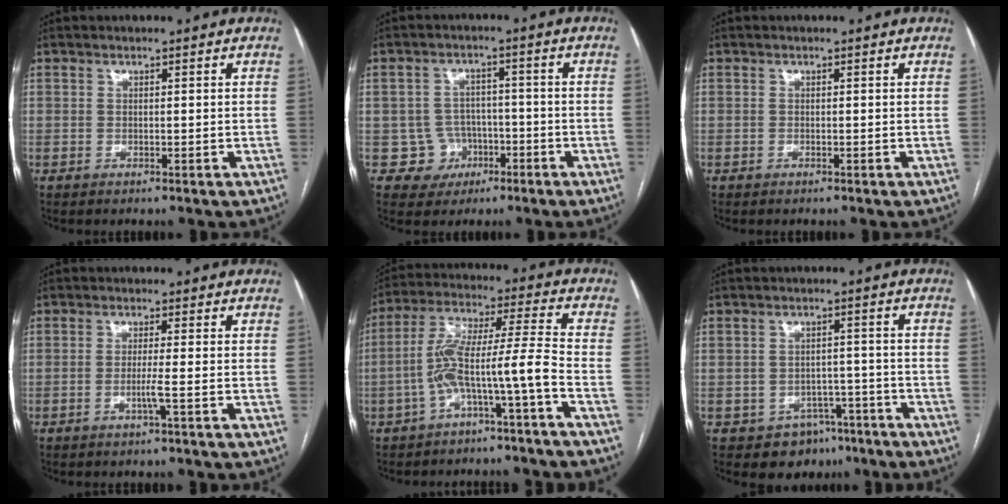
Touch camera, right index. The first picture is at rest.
{"total": 5.3, "force": [-2.0, 4.9, 0.1], "torque": [0.009, 0.016, -0.025]}
{"total": 0.0}
{"total": 2.2, "force": [-0.8, -0.6, 2.0], "torque": [-0.039, -0.003, -0.016]}
{"total": 9.9, "force": [-4.0, -0.3, 9.1], "torque": [-0.174, 0.035, -0.071]}
{"total": 6.8, "force": [-4.2, 5.2, 1.0], "torque": [0.003, 0.023, -0.049]}